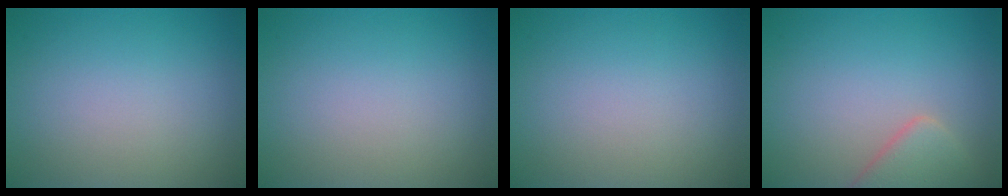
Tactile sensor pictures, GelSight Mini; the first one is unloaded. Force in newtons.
{"total": 0.0}
{"total": 0.0}
{"total": 2.8, "press": 2.8, "slide": 0.4}